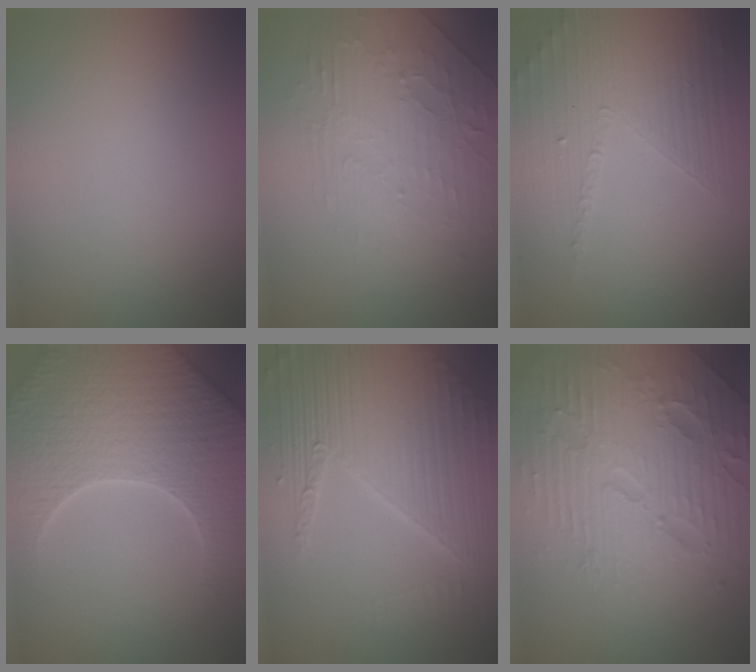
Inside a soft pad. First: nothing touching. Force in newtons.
{"total": 2.5, "press": 1.8, "slide": 1.6}
{"total": 5.2, "press": 3.2, "slide": 4.1}
{"total": 7.5, "press": 7.2, "slide": 2.1}
{"total": 8.9, "press": 5.8, "slide": 6.7}
{"total": 7.4, "press": 7.3, "slide": 1.6}